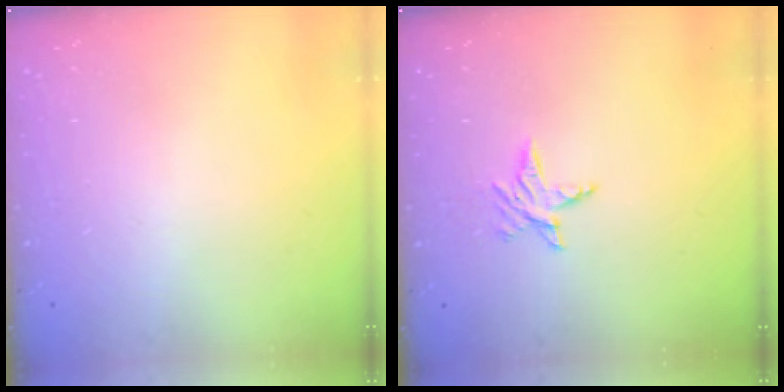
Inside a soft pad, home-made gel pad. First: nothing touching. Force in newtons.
{"total": 4.5, "press": 4.4, "slide": 0.5}